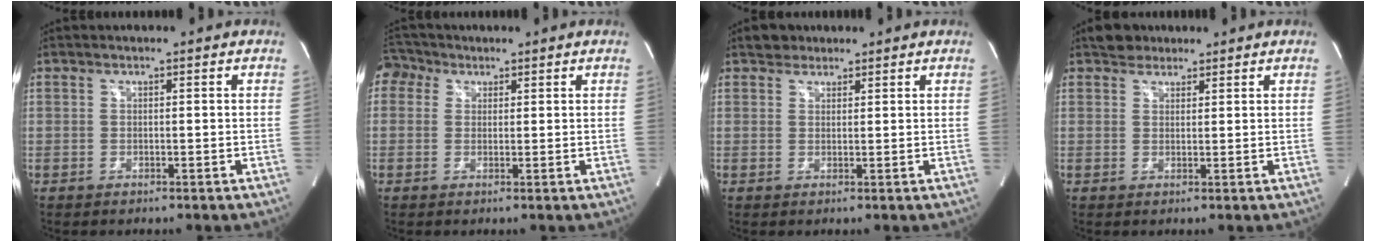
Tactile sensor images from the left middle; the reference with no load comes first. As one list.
[{"total": 4.0, "force": [2.0, 3.4, 0.8], "torque": [-0.023, 0.023, 0.039]}, {"total": 2.3, "force": [1.7, 1.5, 0.2], "torque": [-0.005, 0.011, 0.025]}, {"total": 2.9, "force": [2.3, 1.8, 0.4], "torque": [-0.010, 0.014, 0.036]}]